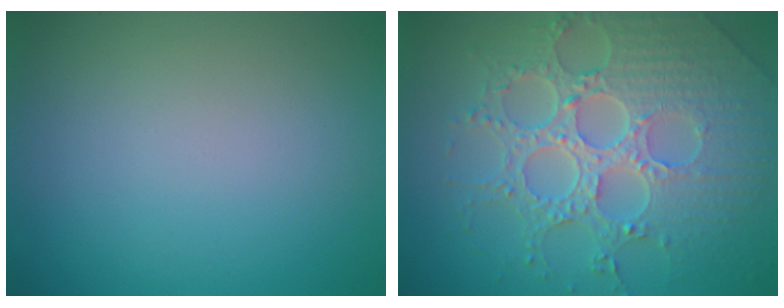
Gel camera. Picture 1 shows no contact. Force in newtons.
{"total": 8.3, "press": 6.2, "slide": 5.5}